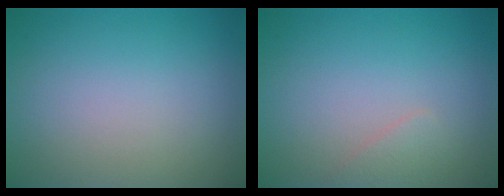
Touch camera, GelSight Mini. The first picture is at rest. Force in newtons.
{"total": 0.9, "press": 0.9, "slide": 0.1}